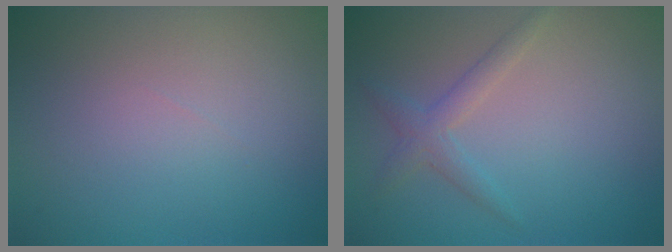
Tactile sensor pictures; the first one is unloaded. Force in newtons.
{"total": 2.0, "press": 2.0, "slide": 0.1}